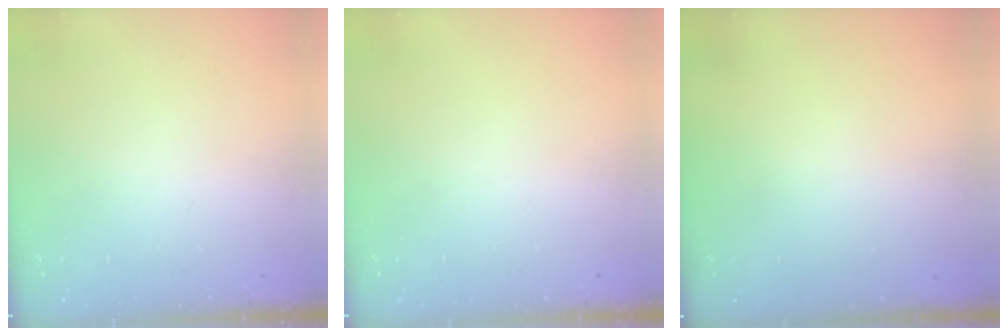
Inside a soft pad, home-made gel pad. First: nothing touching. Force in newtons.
{"total": 0.0}
{"total": 2.9, "press": 2.9, "slide": 0.1}